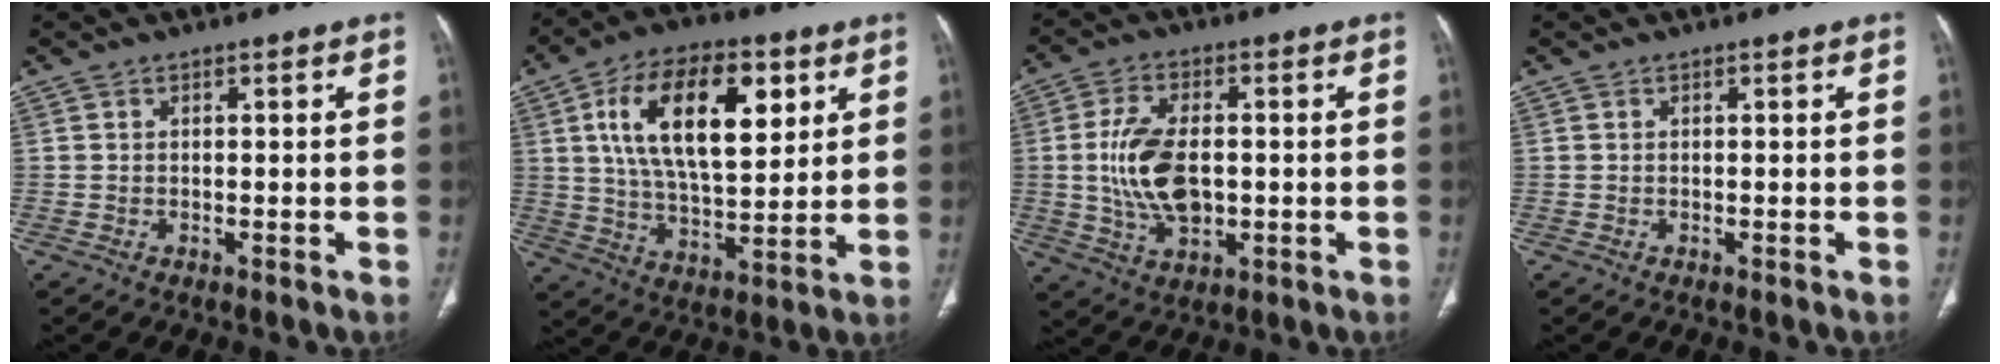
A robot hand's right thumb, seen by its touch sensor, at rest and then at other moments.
{"total": 20.5, "force": [6.8, 10.2, 16.5], "torque": [-0.251, -0.017, 0.116]}
{"total": 11.6, "force": [-0.2, 6.6, 9.6], "torque": [-0.182, 0.000, 0.001]}
{"total": 0.0}